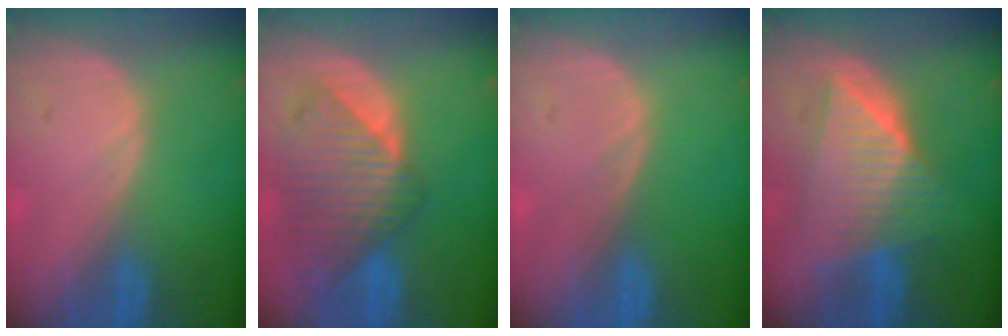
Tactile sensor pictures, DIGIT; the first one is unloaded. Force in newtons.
{"total": 9.6, "press": 8.5, "slide": 4.5}
{"total": 0.0}
{"total": 8.8, "press": 8.8, "slide": 0.5}